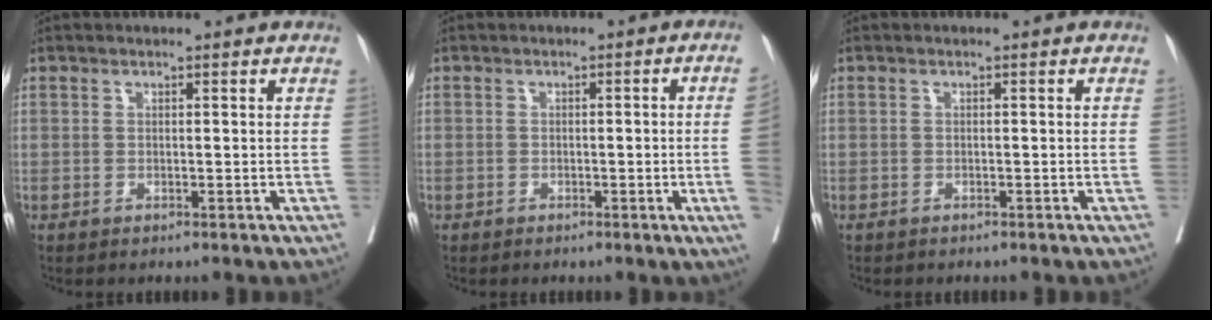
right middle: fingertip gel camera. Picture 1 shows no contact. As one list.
[{"total": 4.9, "force": [-1.0, -1.5, 4.5], "torque": [-0.053, -0.006, -0.012]}, {"total": 0.8, "force": [-0.7, 0.3, 0.2], "torque": [-0.008, 0.000, -0.010]}]